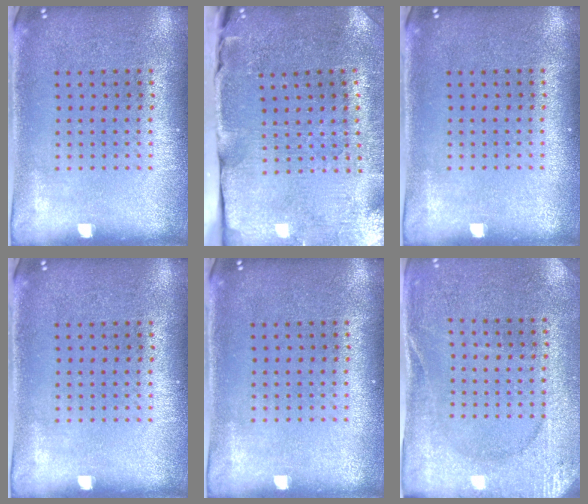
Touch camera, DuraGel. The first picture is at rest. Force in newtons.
{"total": 3.7, "press": 3.6, "slide": 1.1}
{"total": 0.0}
{"total": 0.0}
{"total": 0.0}
{"total": 2.6, "press": 2.6, "slide": 0.4}